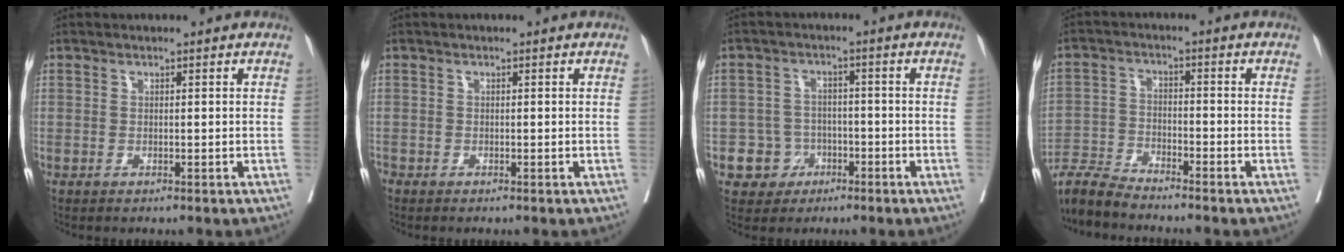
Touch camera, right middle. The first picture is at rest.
{"total": 0.7, "force": [-0.5, 0.4, 0.0], "torque": [-0.001, 0.002, -0.012]}
{"total": 4.9, "force": [-2.2, 4.4, 0.5], "torque": [-0.002, 0.014, -0.032]}
{"total": 6.1, "force": [-6.0, 0.0, 0.9], "torque": [-0.012, -0.013, -0.115]}